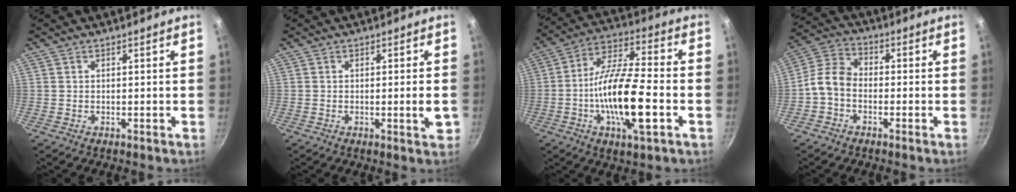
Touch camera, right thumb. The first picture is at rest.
{"total": 2.8, "force": [-0.5, 0.2, 2.7], "torque": [-0.041, -0.003, -0.008]}
{"total": 17.4, "force": [-4.4, 5.1, 16.0], "torque": [-0.284, 0.028, -0.092]}
{"total": 6.5, "force": [-2.2, 4.7, 4.0], "torque": [-0.076, 0.037, -0.060]}